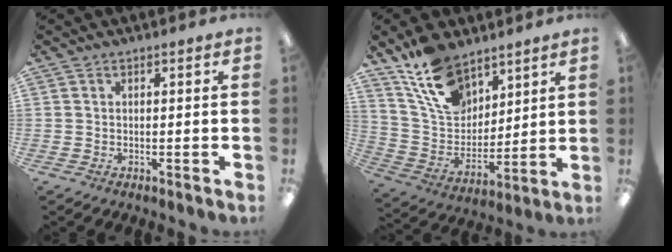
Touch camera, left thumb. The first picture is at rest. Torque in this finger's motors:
{"motor_torque": [0.24, 0.21, 1.48, -1.29, 0.06]}